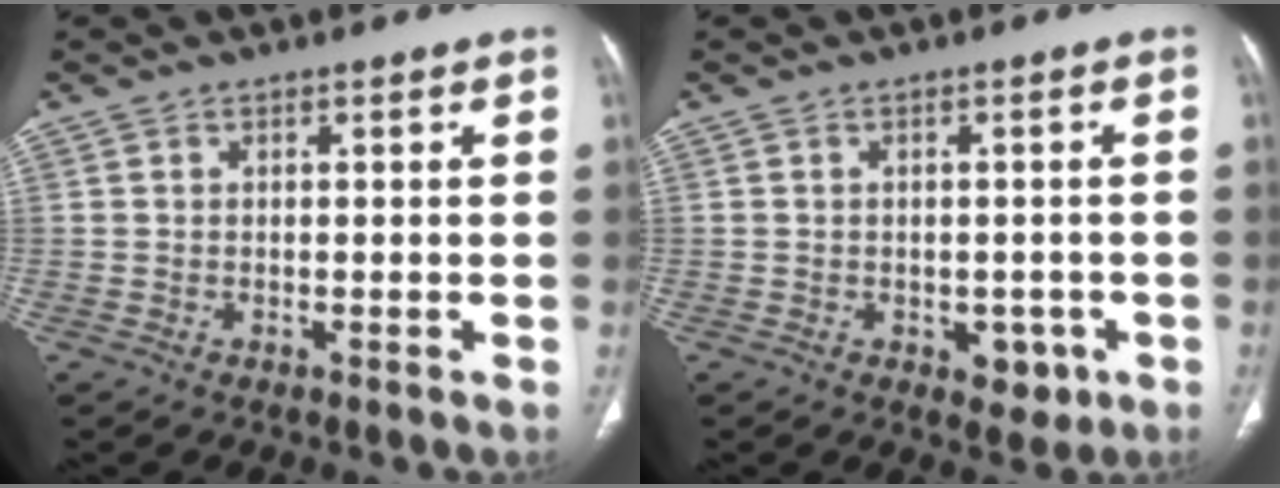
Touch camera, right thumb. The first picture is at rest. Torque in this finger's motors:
{"motor_torque": [0.52, 0.72, -0.20, -0.01, -0.01]}